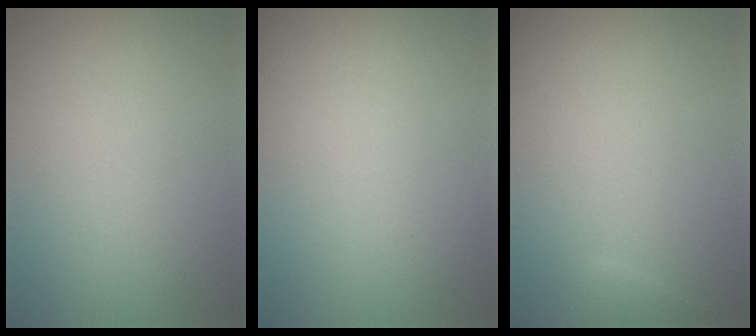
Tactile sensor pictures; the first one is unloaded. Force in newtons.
{"total": 0.0}
{"total": 0.9, "press": 0.9, "slide": 0.0}